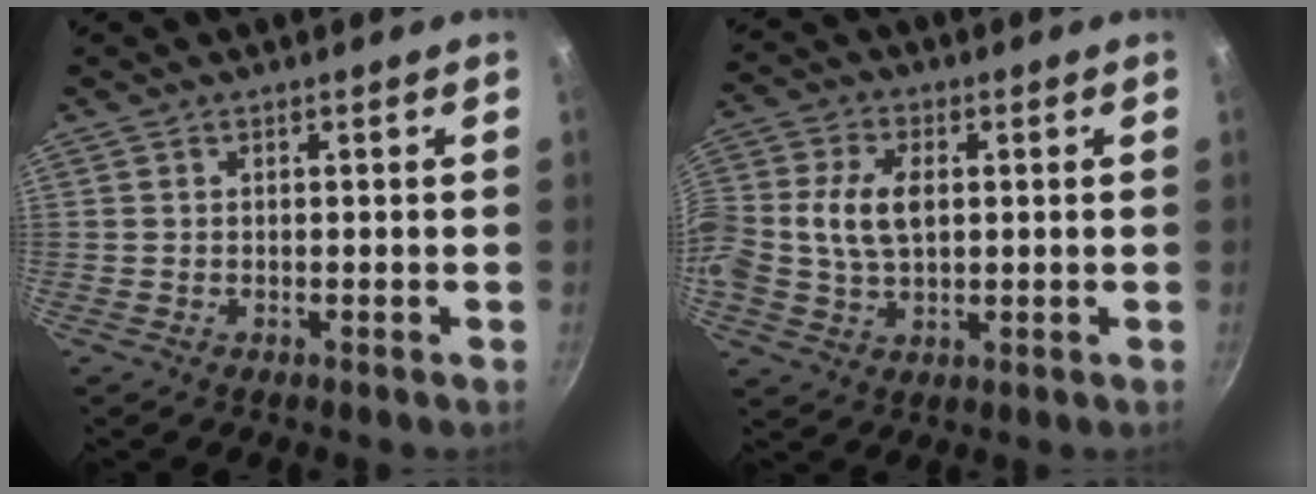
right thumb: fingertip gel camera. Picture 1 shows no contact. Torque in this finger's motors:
{"motor_torque": [0.14, 0.51, 0.13, -0.07, 0.19]}